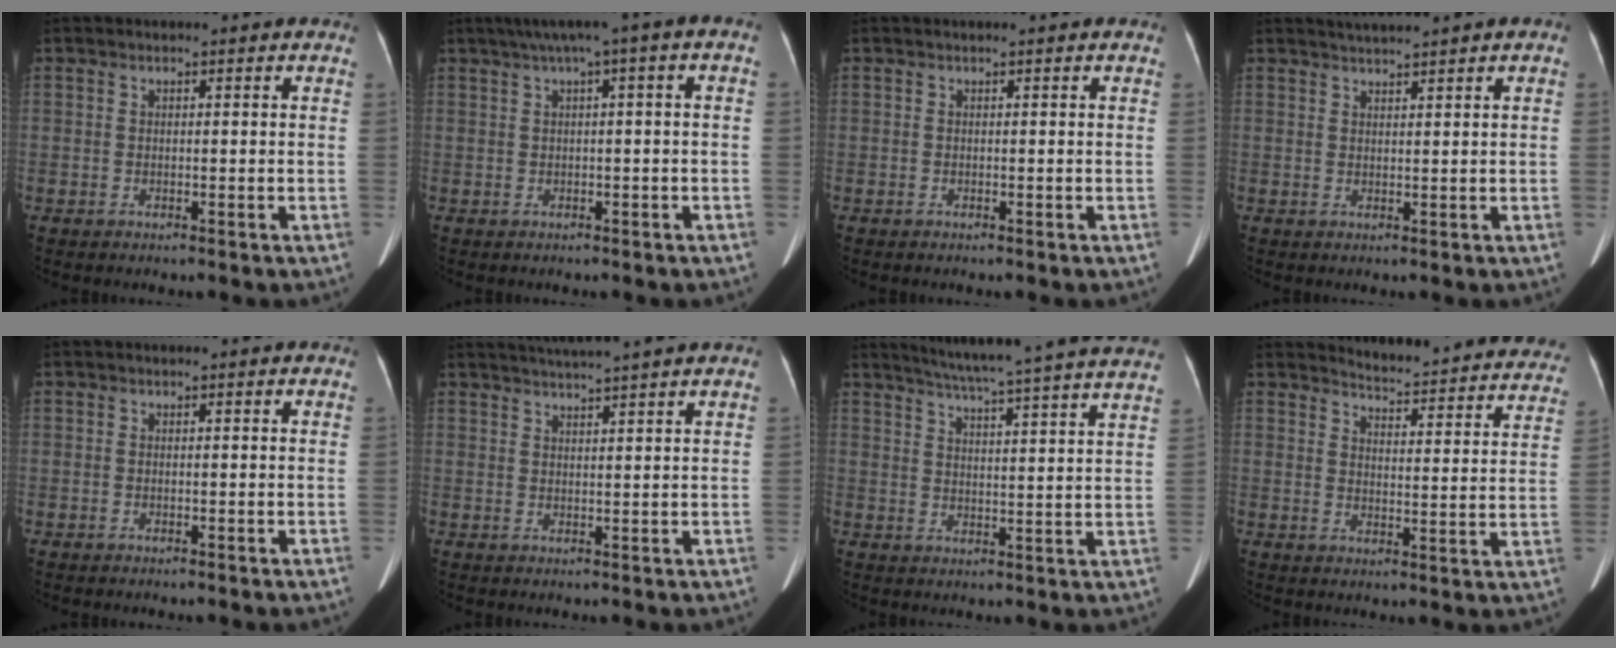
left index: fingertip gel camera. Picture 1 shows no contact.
{"total": 6.1, "force": [2.0, 0.2, 5.8], "torque": [-0.092, 0.038, 0.032]}
{"total": 0.0}
{"total": 2.3, "force": [2.1, -0.4, 1.0], "torque": [-0.018, 0.012, 0.038]}
{"total": 0.0}
{"total": 7.4, "force": [6.5, -1.5, 3.3], "torque": [-0.054, 0.015, 0.089]}
{"total": 22.6, "force": [20.4, -1.3, 9.7], "torque": [-0.151, -0.033, 0.256]}
{"total": 20.4, "force": [19.7, 2.6, 4.7], "torque": [-0.050, -0.078, 0.217]}